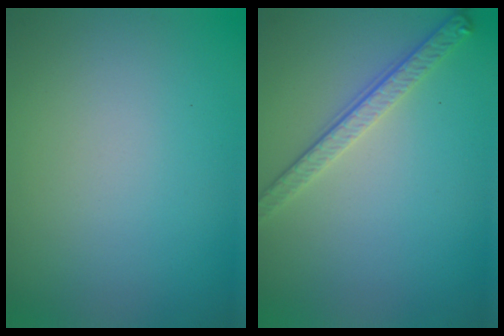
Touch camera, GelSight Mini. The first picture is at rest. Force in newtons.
{"total": 2.9, "press": 2.5, "slide": 1.5}